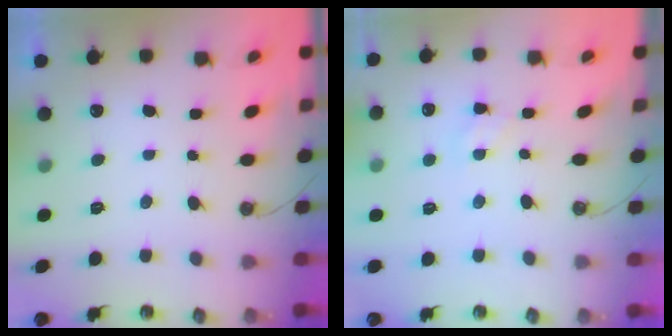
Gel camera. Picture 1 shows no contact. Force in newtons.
{"total": 2.4, "press": 2.4, "slide": 0.4}